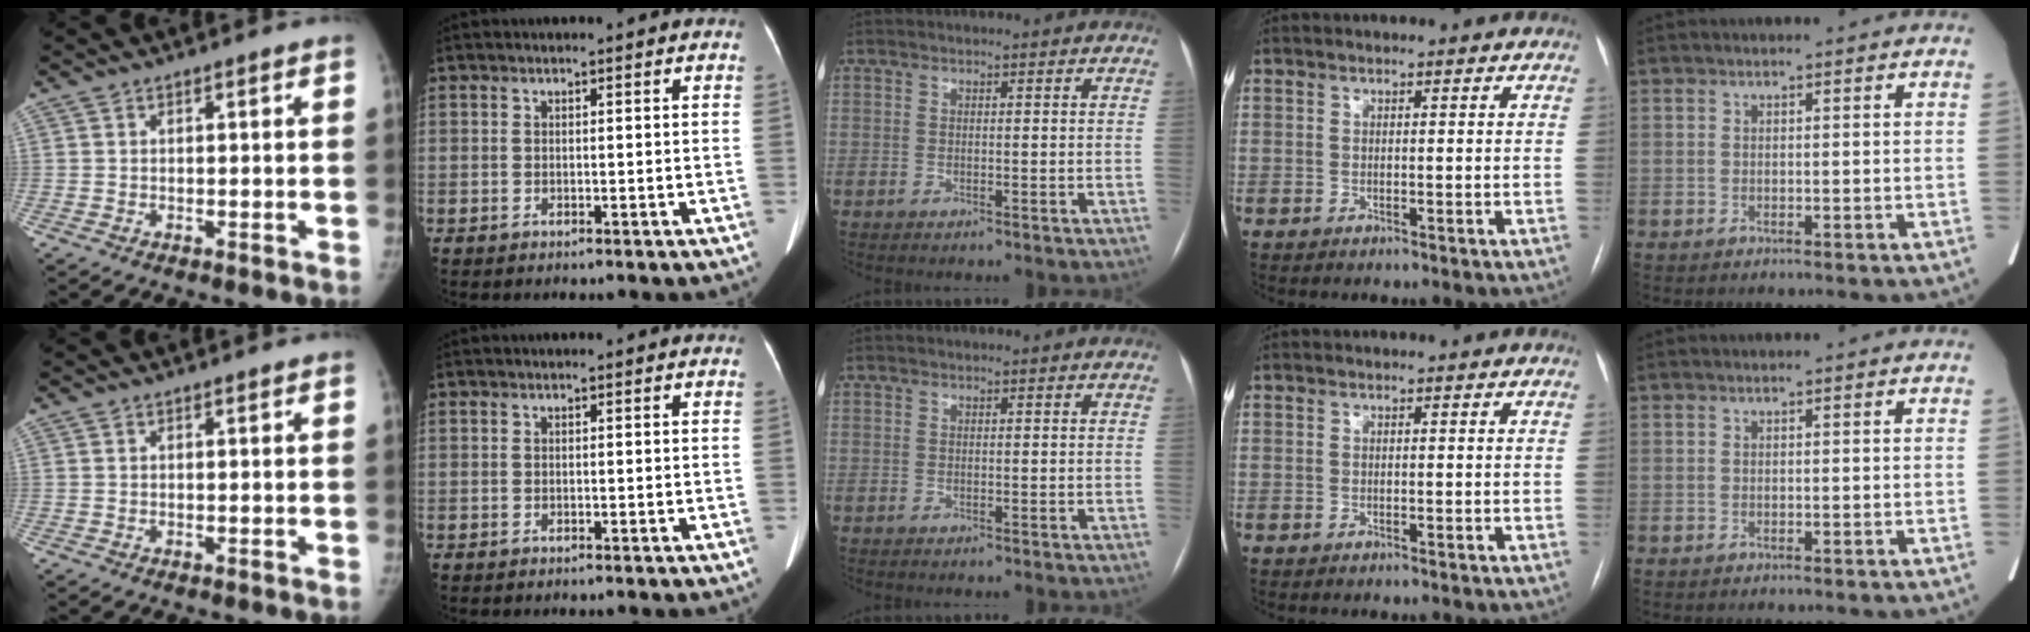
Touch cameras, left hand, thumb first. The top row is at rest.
{}